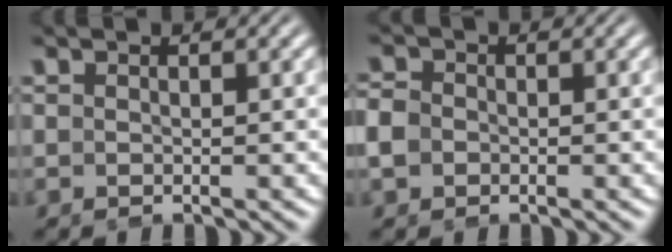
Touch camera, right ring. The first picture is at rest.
{"total": 2.2, "force": [-0.3, 1.9, 1.0], "torque": [-0.032, -0.007, -0.004]}